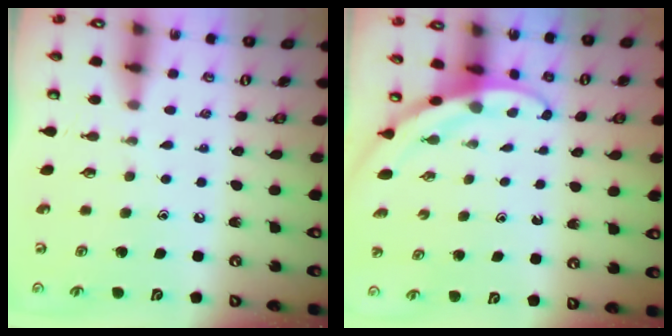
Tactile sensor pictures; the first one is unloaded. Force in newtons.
{"total": 3.3, "press": 3.3, "slide": 0.1}